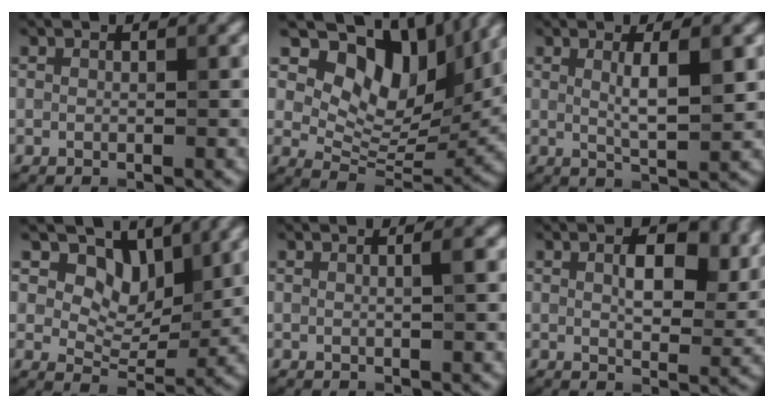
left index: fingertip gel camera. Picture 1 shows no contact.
{"total": 11.8, "force": [5.6, 6.9, 7.9], "torque": [-0.125, -0.005, 0.103]}
{"total": 3.7, "force": [0.8, 0.8, 3.5], "torque": [-0.057, -0.004, 0.014]}
{"total": 5.8, "force": [2.7, 3.9, 3.3], "torque": [-0.049, -0.015, 0.032]}
{"total": 1.2, "force": [0.2, 0.3, 1.1], "torque": [-0.010, 0.004, -0.003]}
{"total": 6.9, "force": [2.2, 3.4, 5.6], "torque": [-0.084, 0.001, 0.038]}